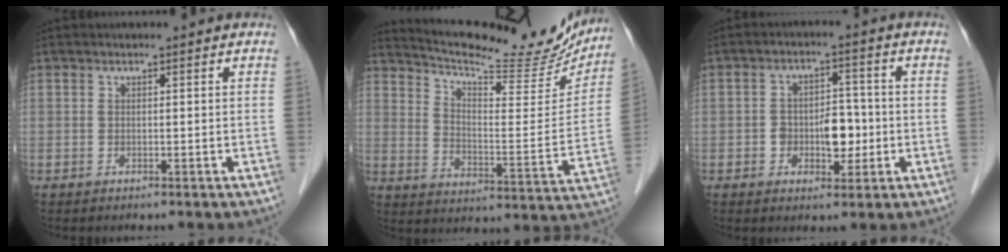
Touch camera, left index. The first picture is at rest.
{"total": 21.9, "force": [20.1, 4.1, 7.8], "torque": [-0.121, -0.038, 0.271]}
{"total": 5.9, "force": [-1.2, 3.3, 4.7], "torque": [-0.073, 0.012, -0.016]}